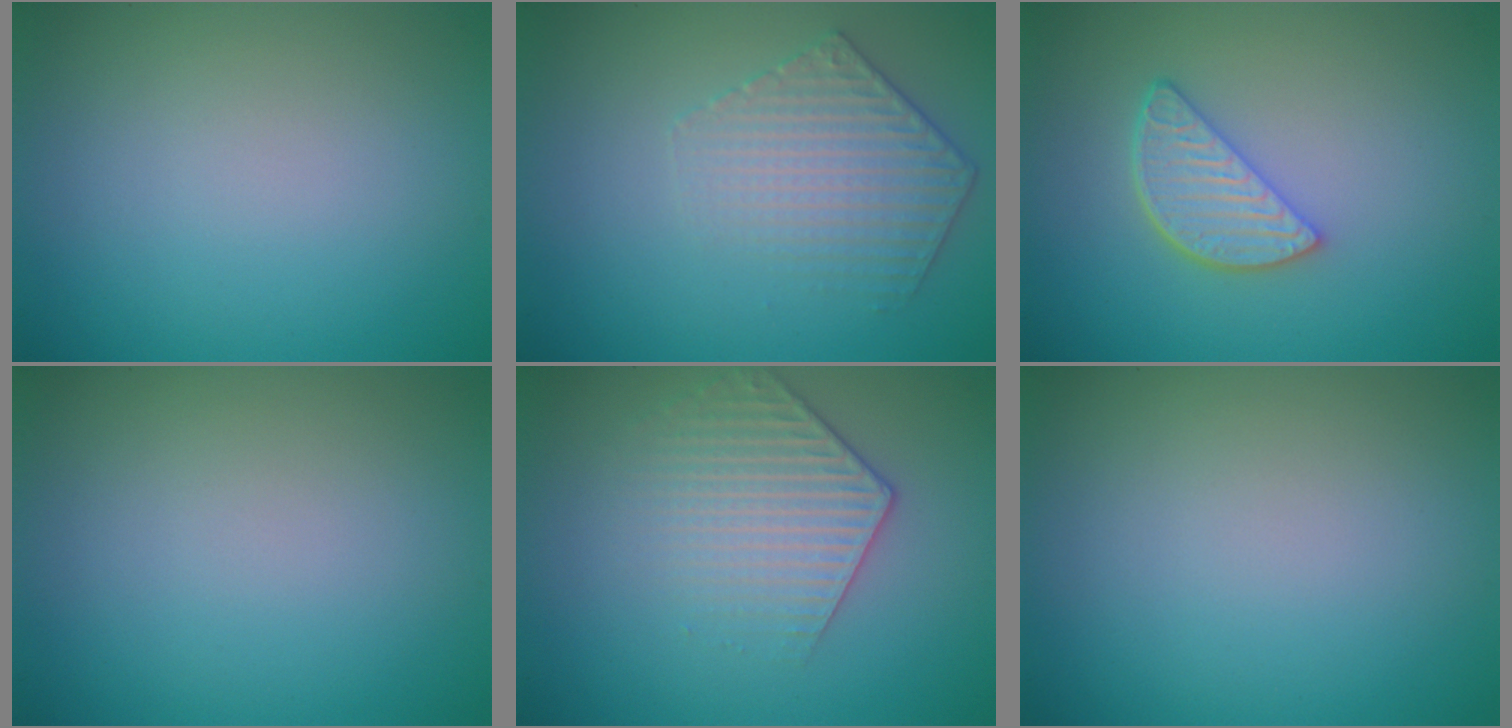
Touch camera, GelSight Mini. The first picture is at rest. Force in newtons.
{"total": 3.3, "press": 3.1, "slide": 1.4}
{"total": 3.5, "press": 2.9, "slide": 2.0}
{"total": 0.0}
{"total": 3.1, "press": 3.0, "slide": 1.0}
{"total": 0.0}